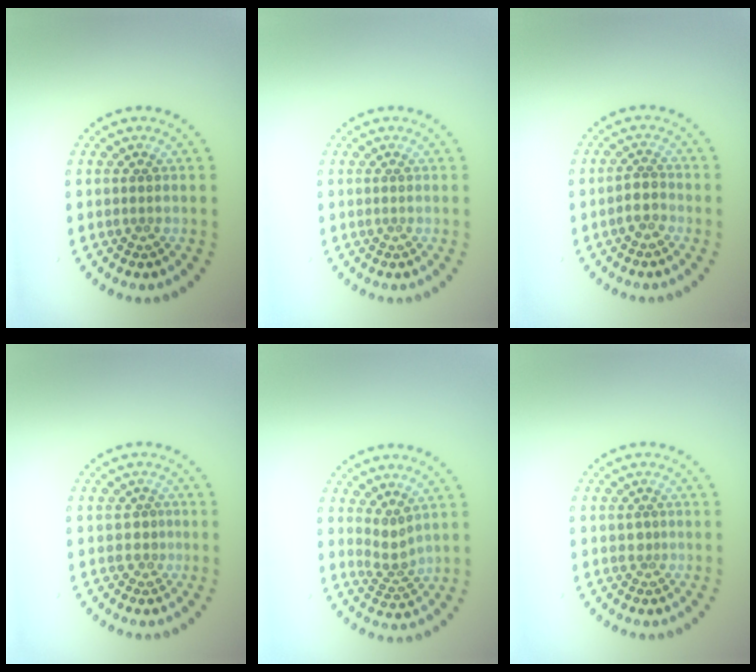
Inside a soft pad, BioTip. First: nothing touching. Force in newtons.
{"total": 0.0}
{"total": 1.8, "press": 1.6, "slide": 0.9}
{"total": 0.8, "press": 0.6, "slide": 0.6}
{"total": 2.1, "press": 1.3, "slide": 1.6}
{"total": 0.8, "press": 0.5, "slide": 0.6}